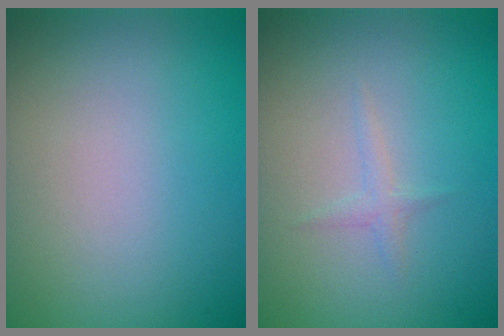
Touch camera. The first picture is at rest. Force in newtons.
{"total": 0.8, "press": 0.8, "slide": 0.1}